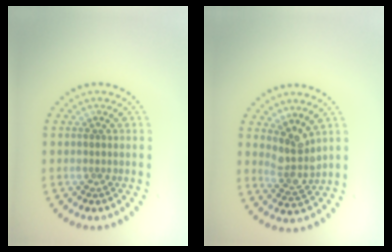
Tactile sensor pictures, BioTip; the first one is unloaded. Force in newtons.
{"total": 3.1, "press": 2.5, "slide": 1.9}